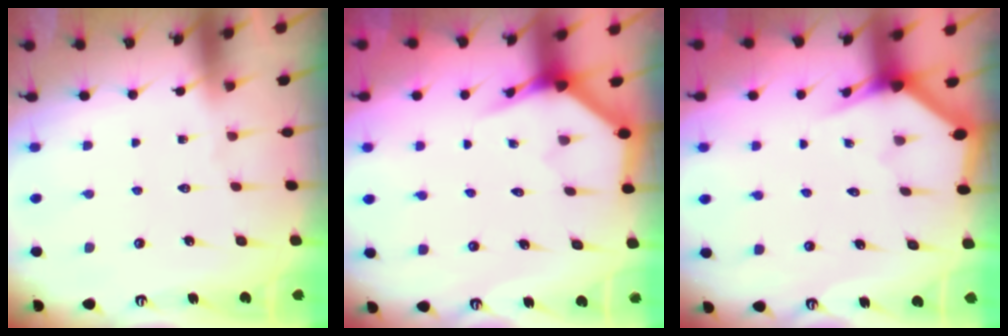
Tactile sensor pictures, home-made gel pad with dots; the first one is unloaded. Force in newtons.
{"total": 3.8, "press": 3.8, "slide": 0.2}
{"total": 2.9, "press": 2.9, "slide": 0.1}